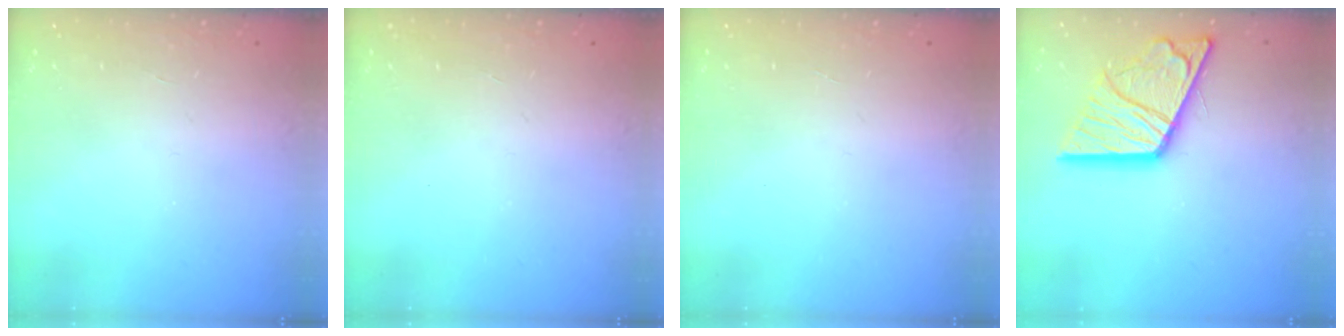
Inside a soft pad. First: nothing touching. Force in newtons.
{"total": 0.0}
{"total": 0.0}
{"total": 18.5, "press": 18.4, "slide": 2.2}